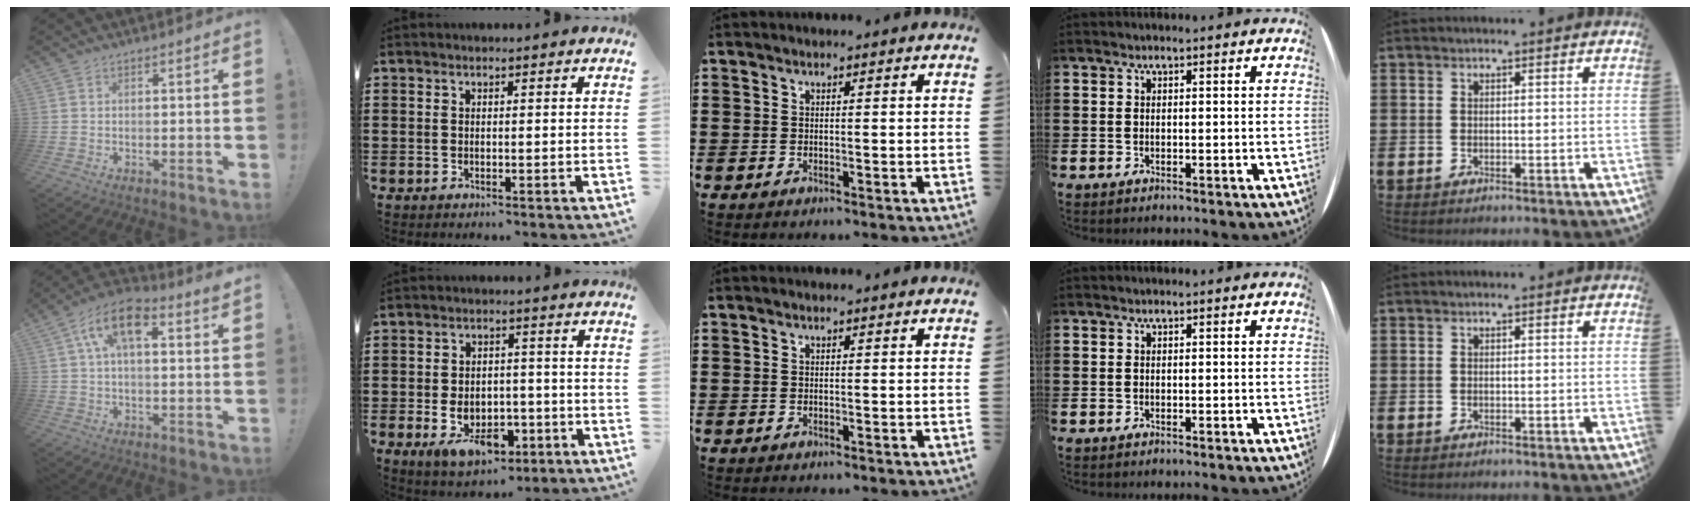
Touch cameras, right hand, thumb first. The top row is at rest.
{"thumb": {"total": 10.9, "force": [4.0, 5.2, 8.7], "torque": [-0.152, 0.006, 0.074]}, "index": {"total": 7.1, "force": [-2.7, 4.9, 4.4], "torque": [-0.073, 0.005, -0.050]}}